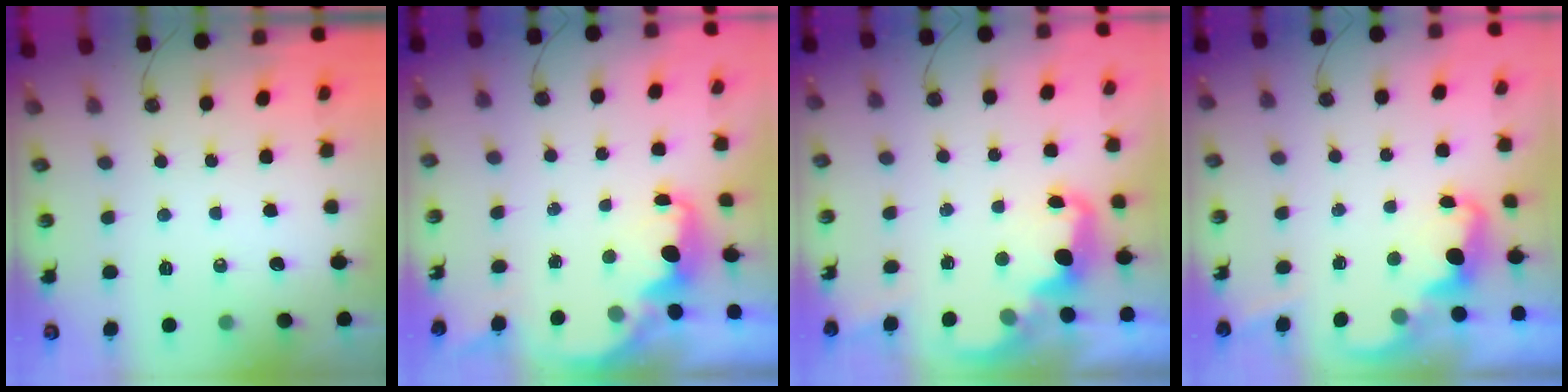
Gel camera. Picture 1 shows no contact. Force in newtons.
{"total": 2.5, "press": 2.4, "slide": 0.8}
{"total": 2.8, "press": 2.7, "slide": 0.7}
{"total": 2.3, "press": 2.2, "slide": 0.5}